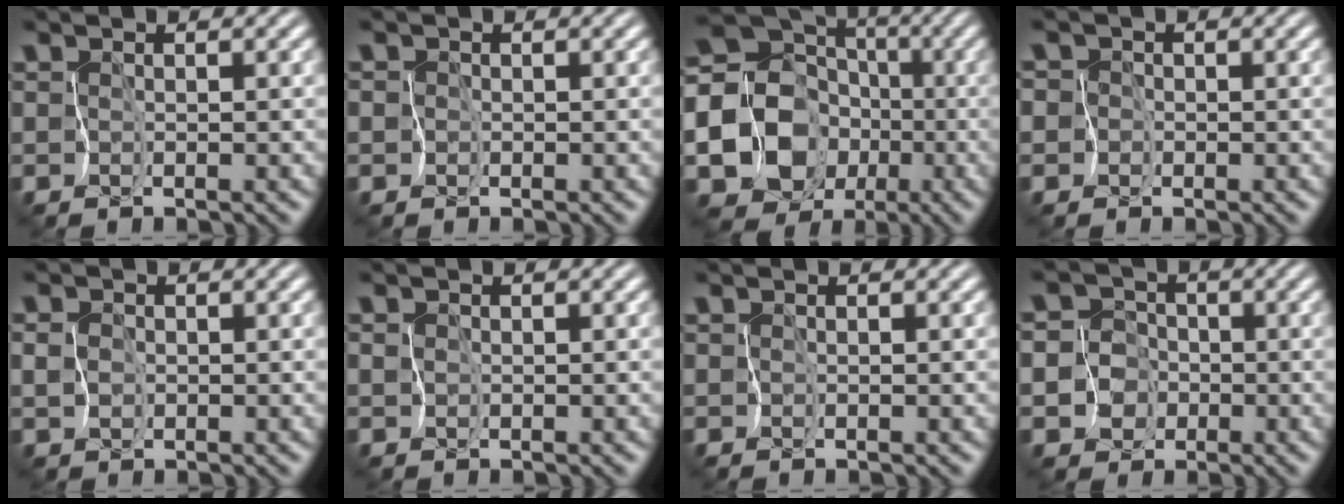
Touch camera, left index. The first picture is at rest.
{"total": 1.7, "force": [-0.3, 1.6, 0.3], "torque": [0.003, 0.010, -0.022]}
{"total": 19.4, "force": [-5.0, 17.2, 7.2], "torque": [-0.173, 0.001, -0.122]}
{"total": 4.1, "force": [-0.7, 4.0, 0.9], "torque": [-0.017, 0.018, -0.051]}
{"total": 1.3, "force": [-0.2, 1.2, 0.6], "torque": [-0.010, 0.003, -0.006]}
{"total": 0.9, "force": [-0.1, 0.9, 0.3], "torque": [-0.001, 0.008, -0.003]}
{"total": 0.0}
{"total": 9.4, "force": [-3.0, 8.8, 1.9], "torque": [-0.066, 0.002, -0.078]}